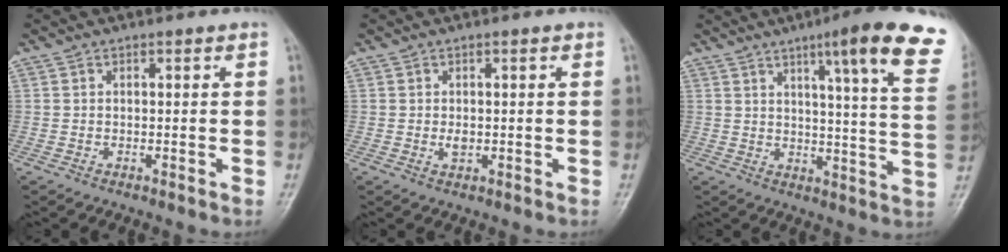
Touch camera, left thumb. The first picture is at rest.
{"total": 1.8, "force": [0.0, 1.0, 1.4], "torque": [-0.019, -0.003, 0.003]}
{"total": 19.7, "force": [11.5, 2.1, 15.8], "torque": [-0.188, -0.043, 0.138]}